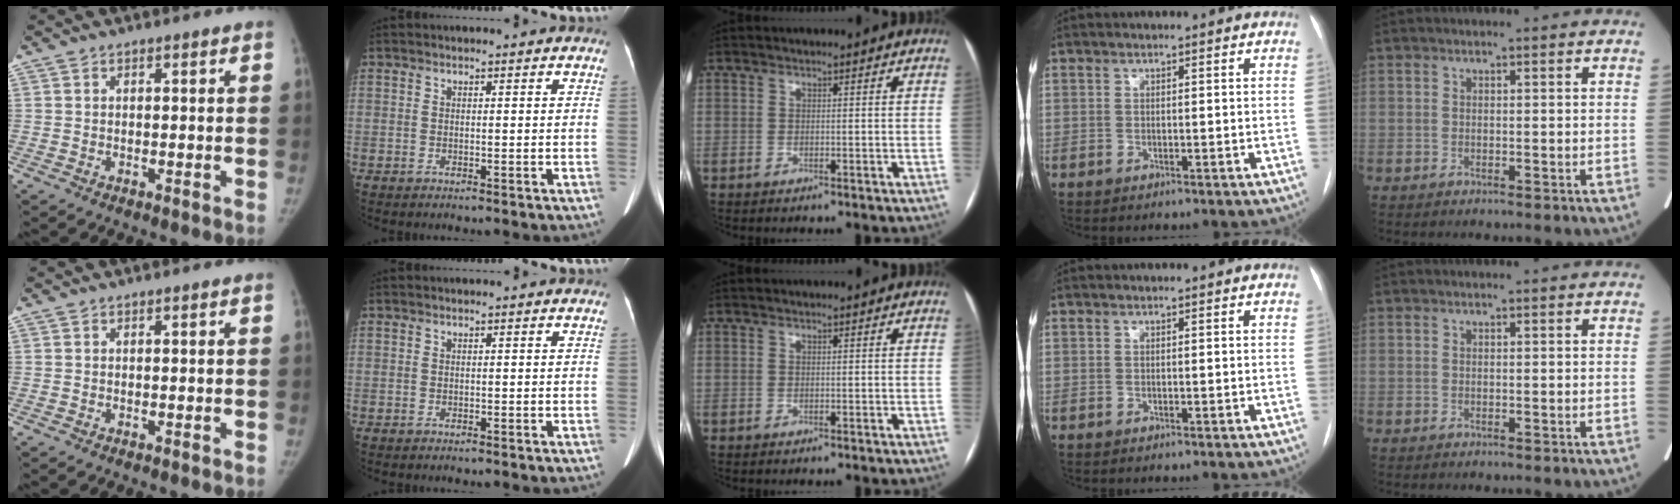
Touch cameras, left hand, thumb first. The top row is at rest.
{}